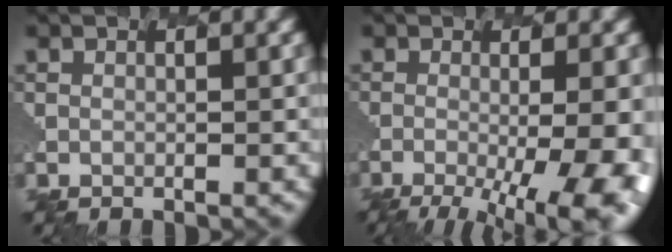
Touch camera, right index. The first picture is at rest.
{"total": 9.9, "force": [-3.8, 3.3, 8.6], "torque": [-0.105, -0.015, -0.046]}